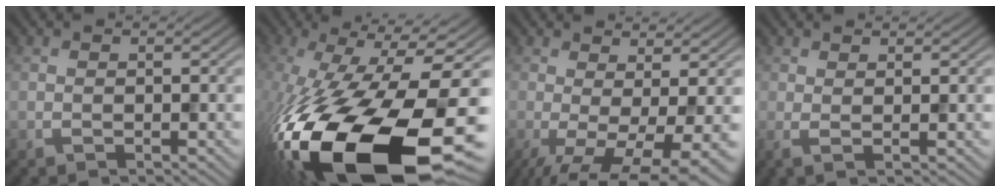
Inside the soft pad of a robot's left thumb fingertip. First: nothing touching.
{"total": 21.2, "force": [-9.7, 9.7, 16.2], "torque": [-0.340, -0.077, -0.135]}
{"total": 9.3, "force": [-2.7, 3.1, 8.3], "torque": [-0.120, -0.007, -0.031]}
{"total": 1.7, "force": [0.7, 0.4, 1.5], "torque": [-0.022, -0.003, 0.015]}